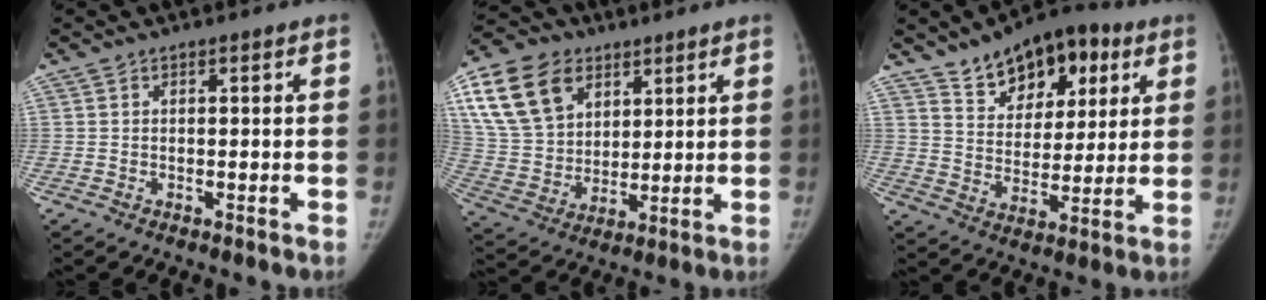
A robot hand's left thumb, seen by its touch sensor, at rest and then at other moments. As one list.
[{"total": 19.7, "force": [9.0, 13.9, 10.7], "torque": [-0.205, -0.007, 0.169]}, {"total": 15.7, "force": [8.9, 9.4, 9.0], "torque": [-0.085, -0.026, 0.143]}]